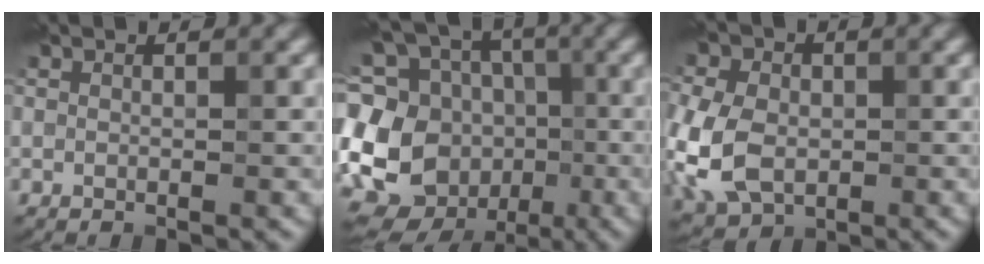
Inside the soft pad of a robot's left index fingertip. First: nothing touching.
{"total": 16.3, "force": [-0.7, 14.4, 7.7], "torque": [-0.189, 0.029, -0.022]}
{"total": 10.8, "force": [-1.7, 8.4, 6.7], "torque": [-0.152, -0.011, -0.058]}